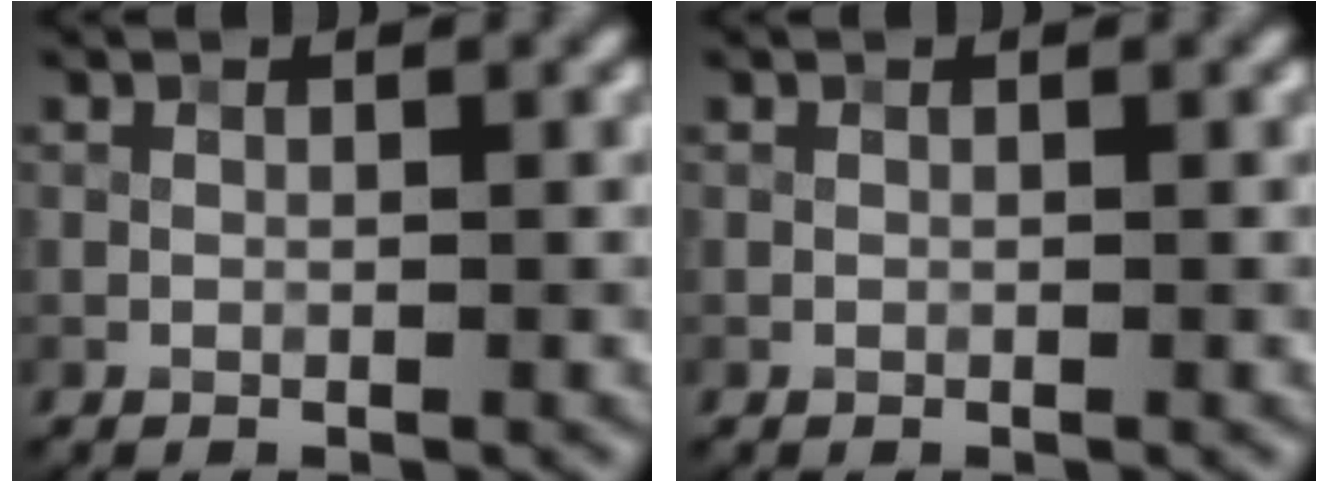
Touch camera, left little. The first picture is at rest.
{"total": 0.0}